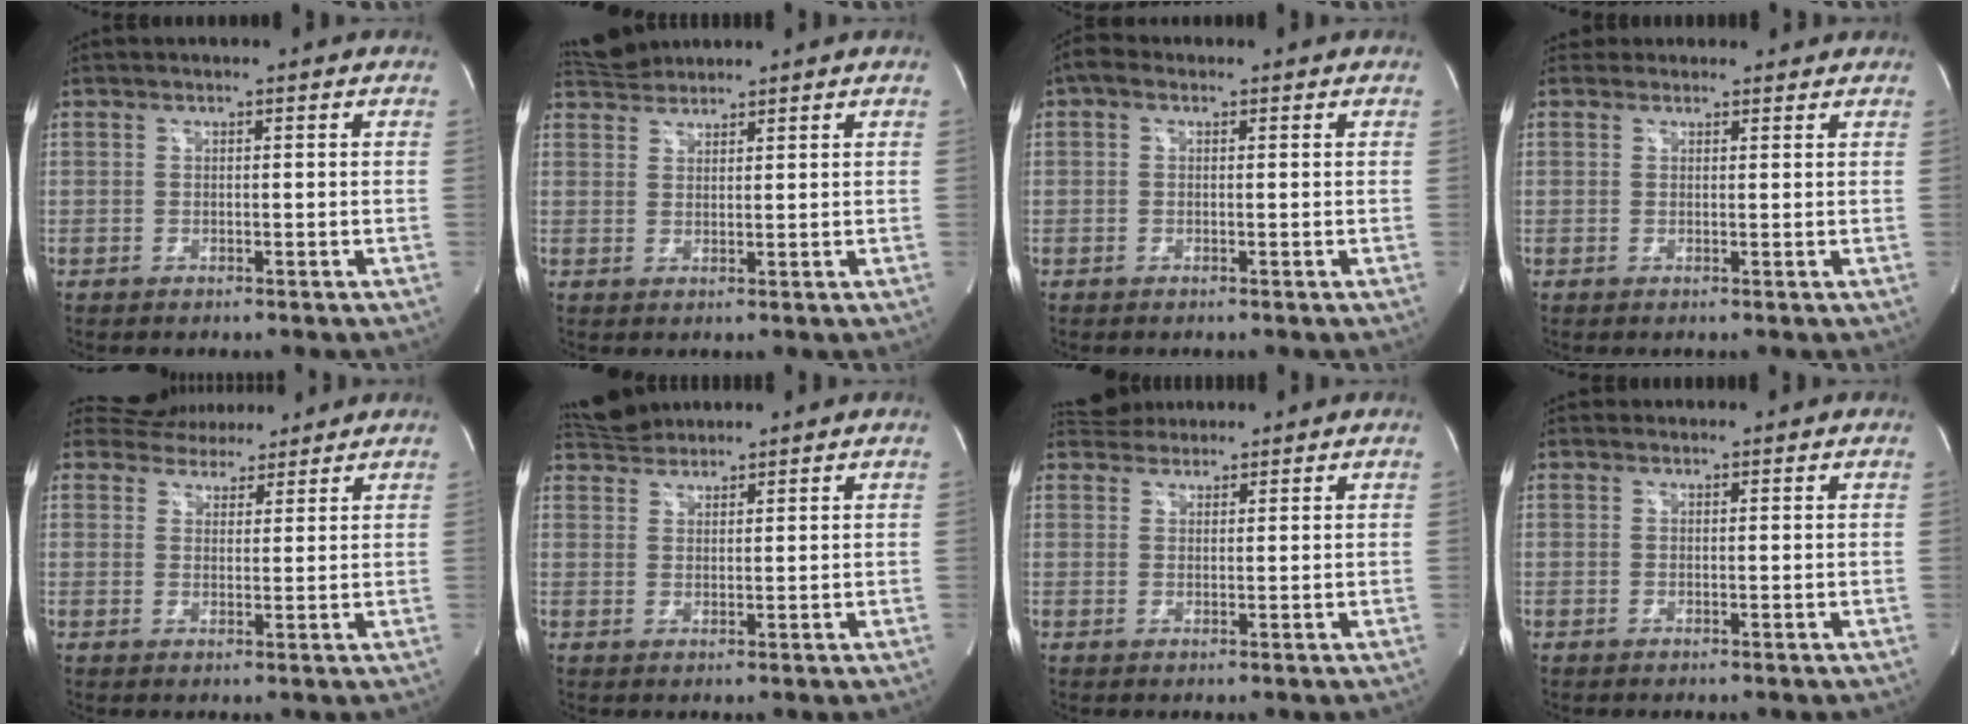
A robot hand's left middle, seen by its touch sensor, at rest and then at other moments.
{"total": 3.8, "force": [3.7, 0.7, 0.1], "torque": [-0.013, 0.021, 0.072]}
{"total": 0.9, "force": [0.3, 0.8, 0.3], "torque": [-0.007, 0.004, 0.000]}
{"total": 4.5, "force": [4.0, 2.1, -0.3], "torque": [0.014, 0.025, 0.043]}
{"total": 7.8, "force": [7.2, 2.9, 1.1], "torque": [-0.013, 0.019, 0.102]}
{"total": 4.5, "force": [4.3, 1.2, 0.4], "torque": [-0.017, 0.024, 0.083]}
{"total": 4.4, "force": [4.0, 1.8, 0.5], "torque": [-0.010, 0.030, 0.069]}
{"total": 0.8, "force": [0.6, 0.4, -0.1], "torque": [-0.002, 0.012, 0.011]}